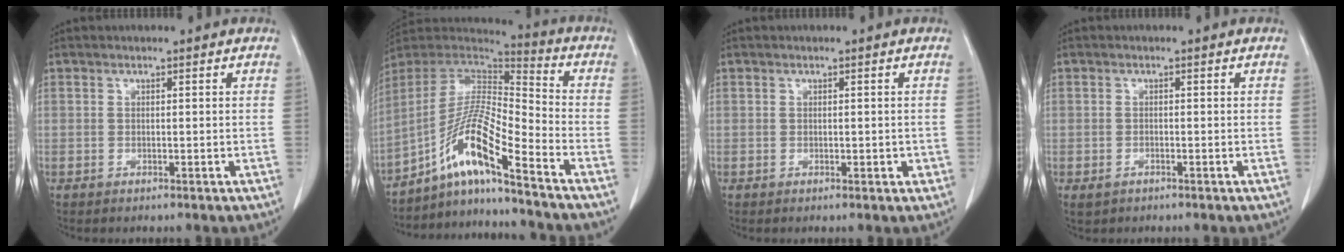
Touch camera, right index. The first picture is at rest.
{"total": 12.5, "force": [-8.3, -0.1, 9.3], "torque": [-0.176, 0.013, -0.153]}
{"total": 1.2, "force": [0.0, 0.9, 0.8], "torque": [-0.006, 0.003, 0.004]}
{"total": 1.2, "force": [-0.6, 0.8, 0.7], "torque": [-0.013, -0.001, -0.001]}